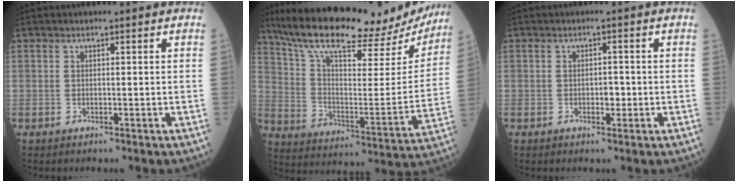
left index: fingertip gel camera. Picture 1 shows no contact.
{"total": 27.5, "force": [23.4, 6.5, 12.8], "torque": [-0.215, -0.019, 0.330]}
{"total": 1.6, "force": [-0.6, 0.8, 1.2], "torque": [-0.014, 0.000, -0.011]}